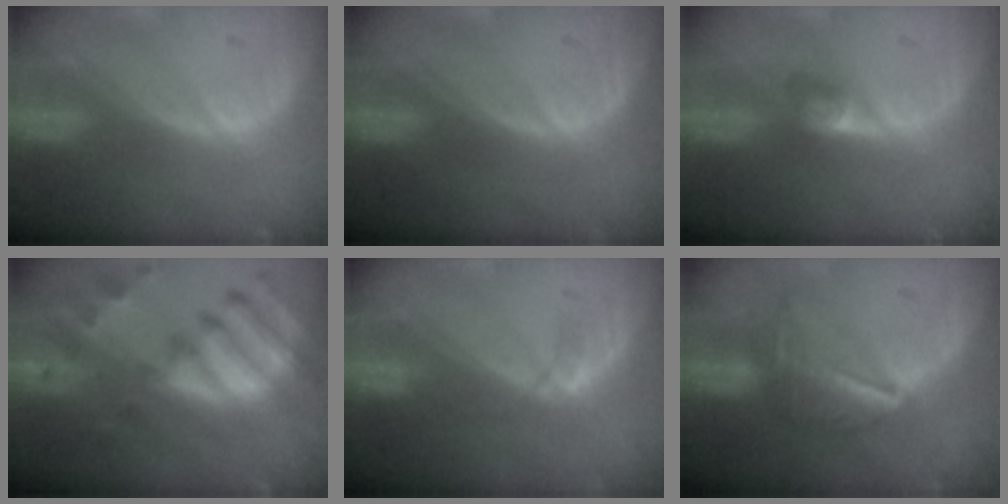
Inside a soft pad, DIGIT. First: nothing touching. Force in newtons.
{"total": 0.0}
{"total": 2.6, "press": 2.4, "slide": 1.0}
{"total": 11.4, "press": 9.9, "slide": 5.7}
{"total": 2.7, "press": 2.4, "slide": 1.3}
{"total": 6.7, "press": 6.1, "slide": 2.7}